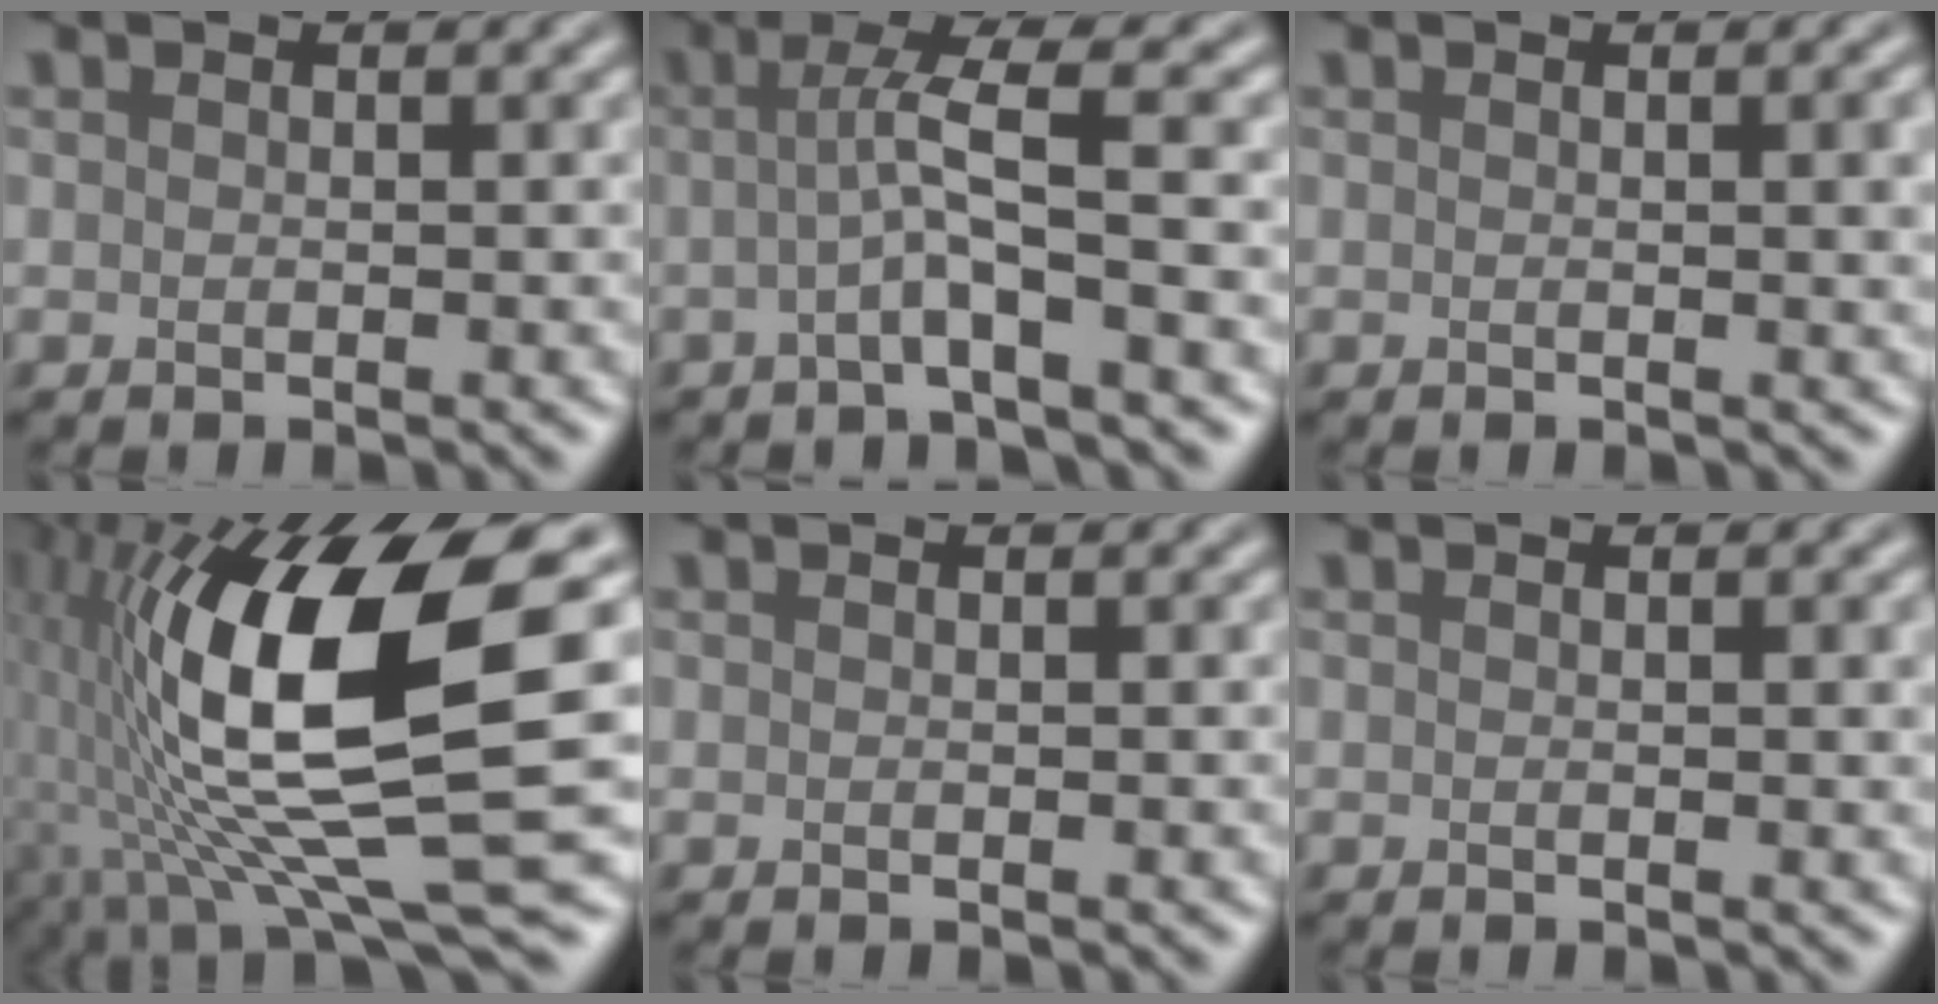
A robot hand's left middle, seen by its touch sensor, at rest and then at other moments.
{"total": 3.7, "force": [-0.4, 0.0, 3.7], "torque": [-0.071, 0.007, -0.006]}
{"total": 2.6, "force": [0.2, 0.8, 2.4], "torque": [-0.018, 0.010, 0.004]}
{"total": 15.4, "force": [0.8, 4.5, 14.6], "torque": [-0.270, 0.005, 0.019]}
{"total": 0.0}
{"total": 1.1, "force": [0.1, 0.3, 1.1], "torque": [-0.011, 0.005, 0.002]}